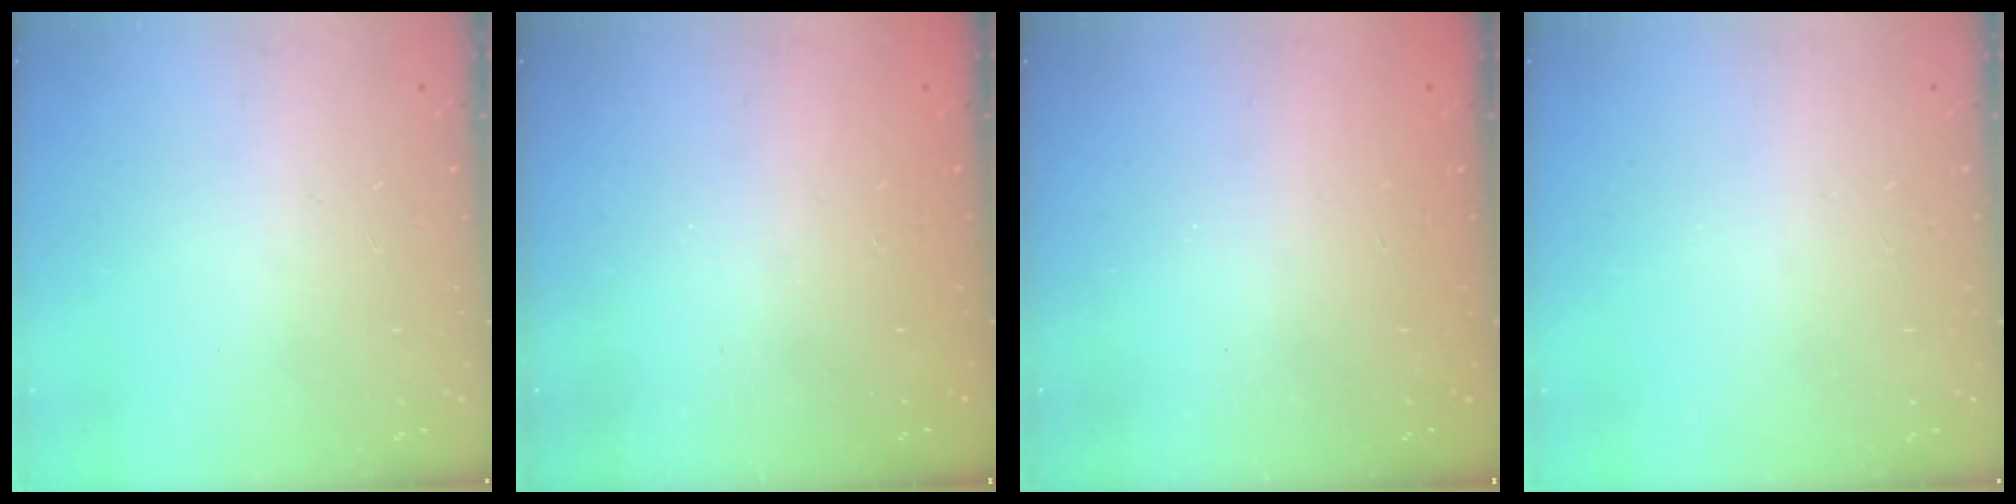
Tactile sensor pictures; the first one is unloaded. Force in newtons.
{"total": 2.3, "press": 2.2, "slide": 0.8}
{"total": 2.3, "press": 2.2, "slide": 0.8}
{"total": 0.0}